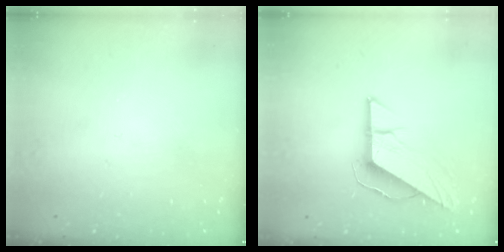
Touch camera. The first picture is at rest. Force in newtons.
{"total": 9.1, "press": 9.1, "slide": 0.7}